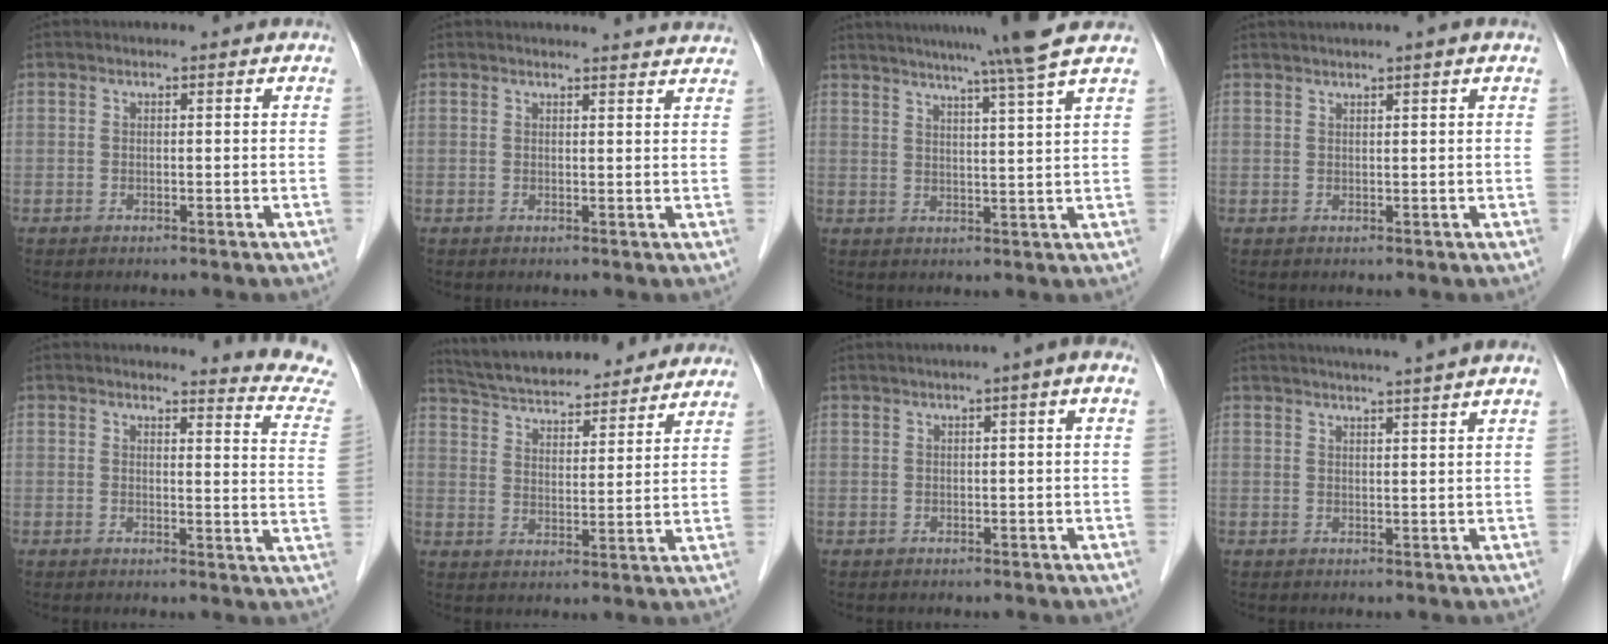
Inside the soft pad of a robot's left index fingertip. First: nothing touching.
{"total": 7.0, "force": [6.9, 0.2, 1.3], "torque": [-0.008, 0.000, 0.057]}
{"total": 12.0, "force": [9.9, -2.4, 6.4], "torque": [-0.101, -0.011, 0.127]}
{"total": 3.0, "force": [2.3, -0.7, 1.9], "torque": [-0.030, 0.017, 0.041]}
{"total": 9.9, "force": [9.9, -0.7, 0.4], "torque": [0.003, -0.103, 0.084]}
{"total": 21.4, "force": [19.3, 4.6, 8.0], "torque": [-0.135, 0.027, 0.276]}
{"total": 3.6, "force": [1.4, 0.0, 3.3], "torque": [-0.048, 0.012, 0.019]}
{"total": 7.8, "force": [6.7, -1.3, 3.7], "torque": [-0.049, 0.013, 0.082]}